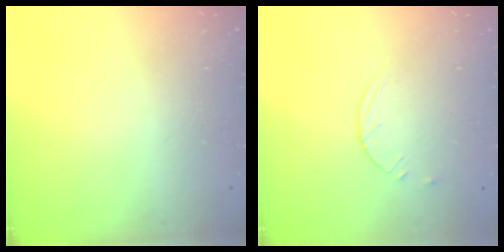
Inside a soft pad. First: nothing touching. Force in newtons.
{"total": 3.5, "press": 3.5, "slide": 0.4}